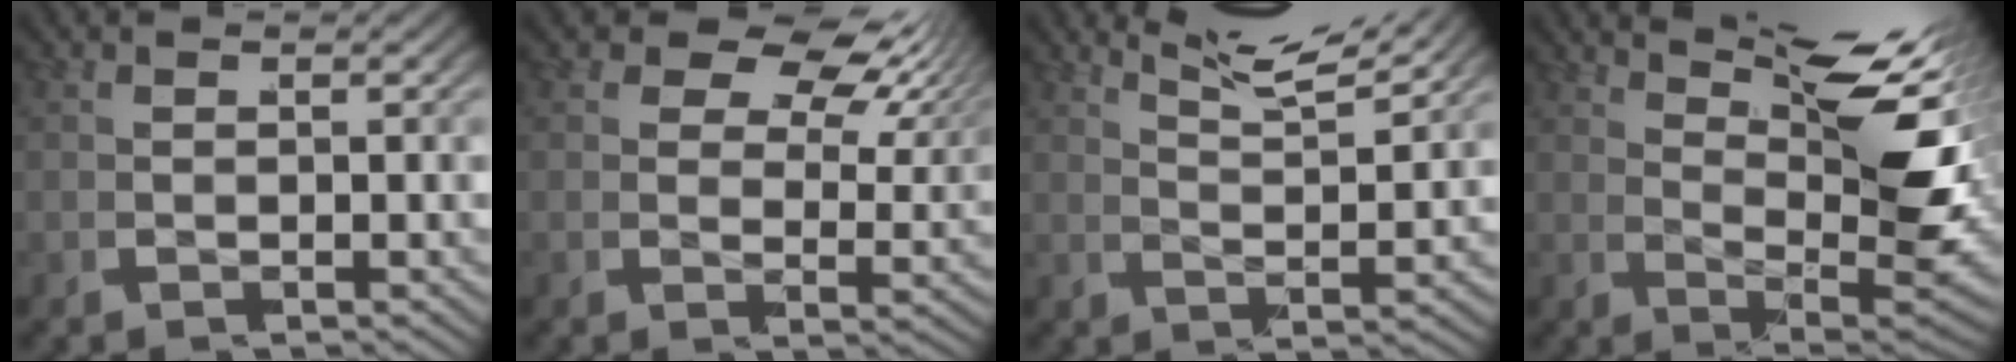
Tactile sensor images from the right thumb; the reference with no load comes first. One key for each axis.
{"total": 6.5, "fx": 3.8, "fy": 3.4, "fz": 4.0, "tx": -0.047, "ty": 0.006, "tz": 0.051}
{"total": 5.6, "fx": 5.1, "fy": 0.8, "fz": 2.3, "tx": -0.036, "ty": 0.015, "tz": 0.076}
{"total": 12.6, "fx": 4.8, "fy": 4.8, "fz": 10.6, "tx": -0.149, "ty": -0.001, "tz": 0.080}